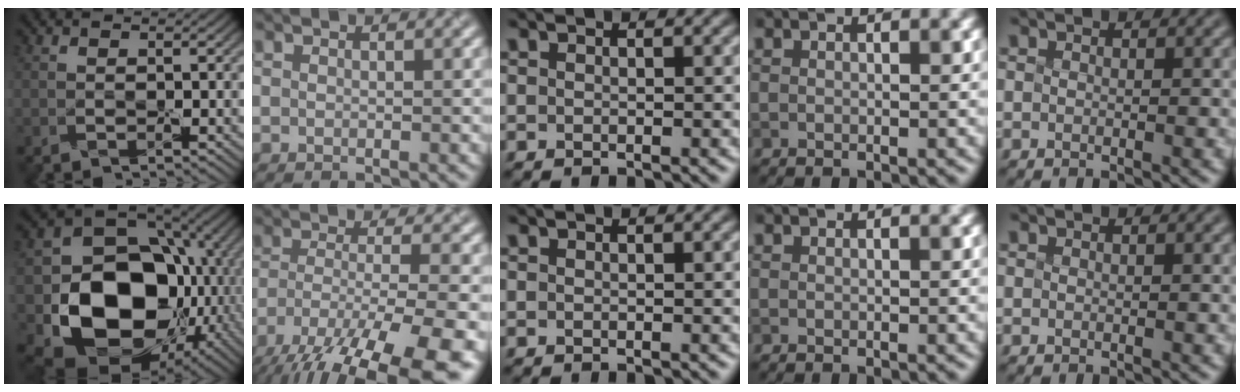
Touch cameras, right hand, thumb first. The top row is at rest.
{"thumb": {"total": 18.6, "force": [-3.4, 14.4, 11.4], "torque": [-0.195, -0.055, -0.043]}, "index": {"total": 13.5, "force": [-8.9, 4.1, 9.2], "torque": [-0.187, -0.026, -0.136]}}